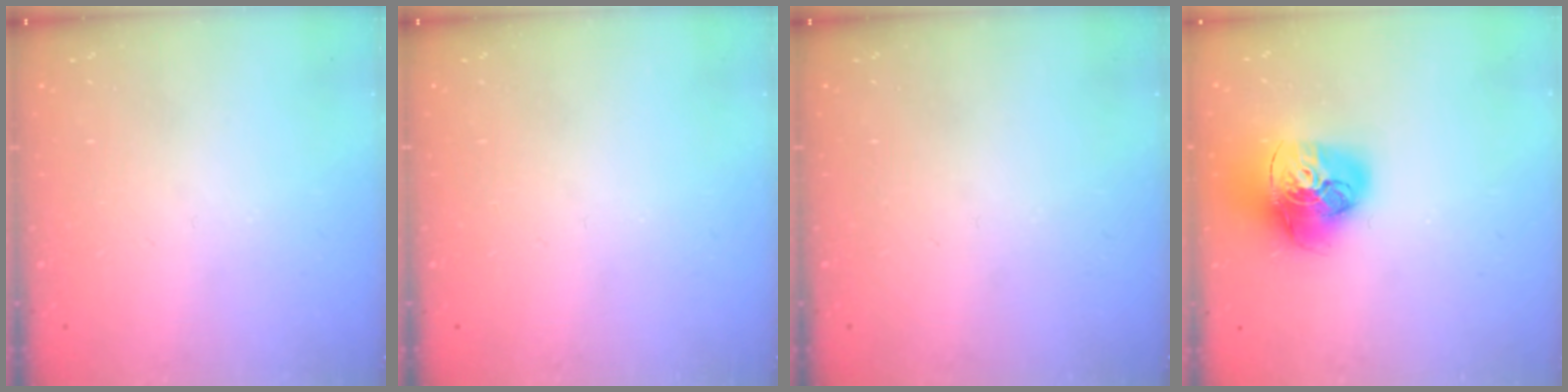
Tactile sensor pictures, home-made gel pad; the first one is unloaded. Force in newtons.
{"total": 0.0}
{"total": 0.0}
{"total": 18.6, "press": 18.5, "slide": 2.1}